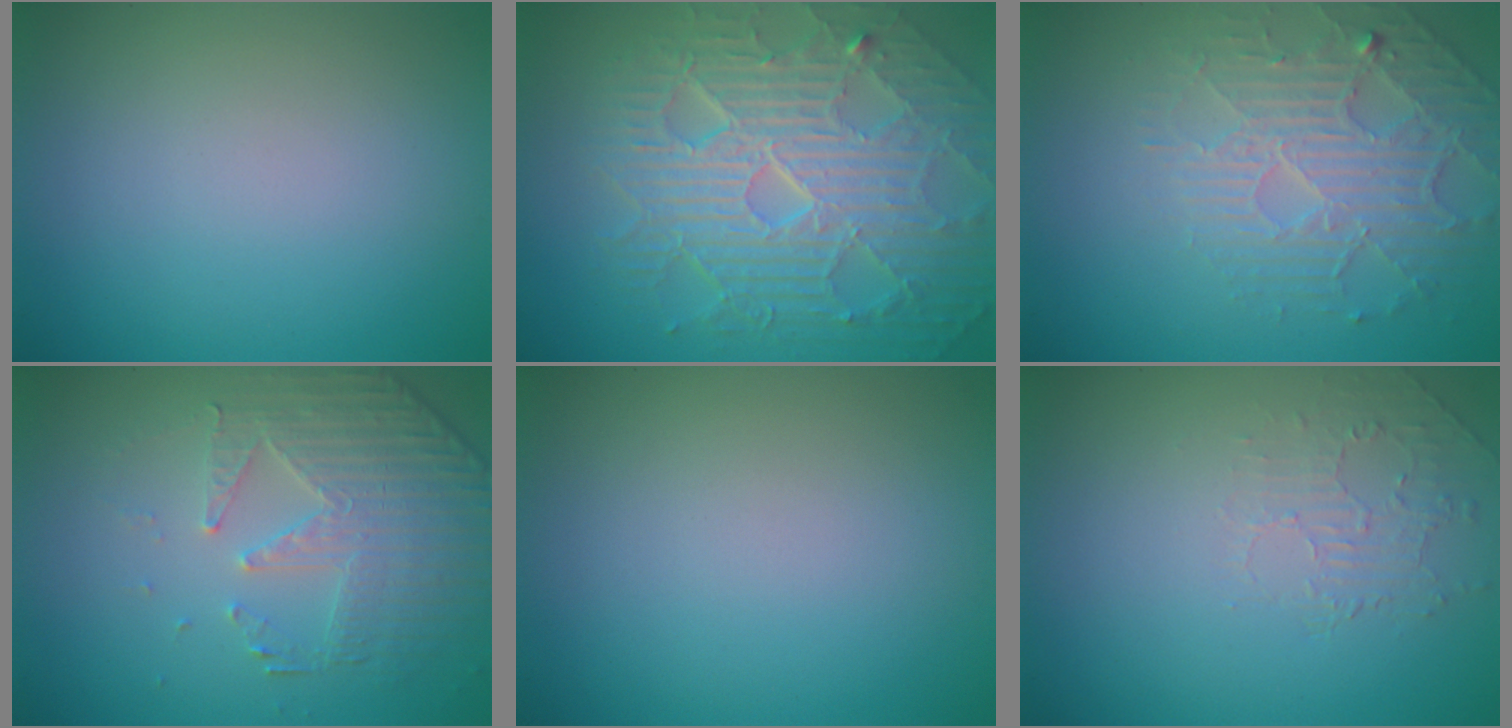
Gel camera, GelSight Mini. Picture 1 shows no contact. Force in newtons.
{"total": 10.2, "press": 6.6, "slide": 7.7}
{"total": 4.7, "press": 3.5, "slide": 3.1}
{"total": 4.9, "press": 3.7, "slide": 3.2}
{"total": 0.0}
{"total": 1.9, "press": 0.3, "slide": 1.9}